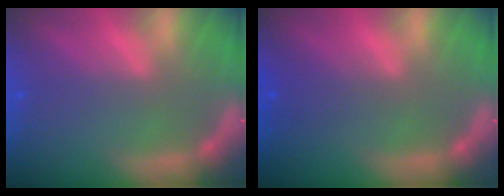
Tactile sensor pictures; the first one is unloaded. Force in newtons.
{"total": 2.0}